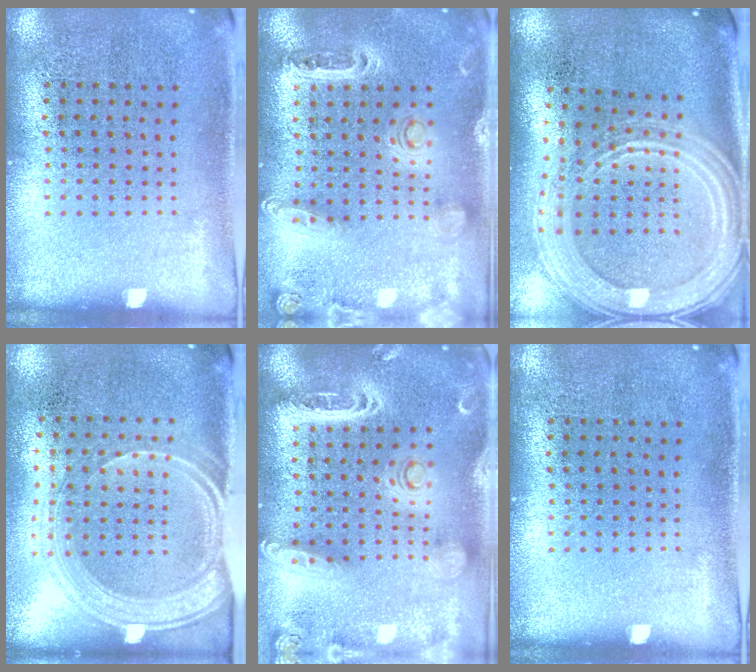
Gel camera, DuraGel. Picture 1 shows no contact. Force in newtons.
{"total": 1.4, "press": 1.3, "slide": 0.3}
{"total": 2.8, "press": 2.3, "slide": 1.5}
{"total": 1.9, "press": 1.7, "slide": 0.9}
{"total": 2.8, "press": 2.4, "slide": 1.4}
{"total": 0.0}